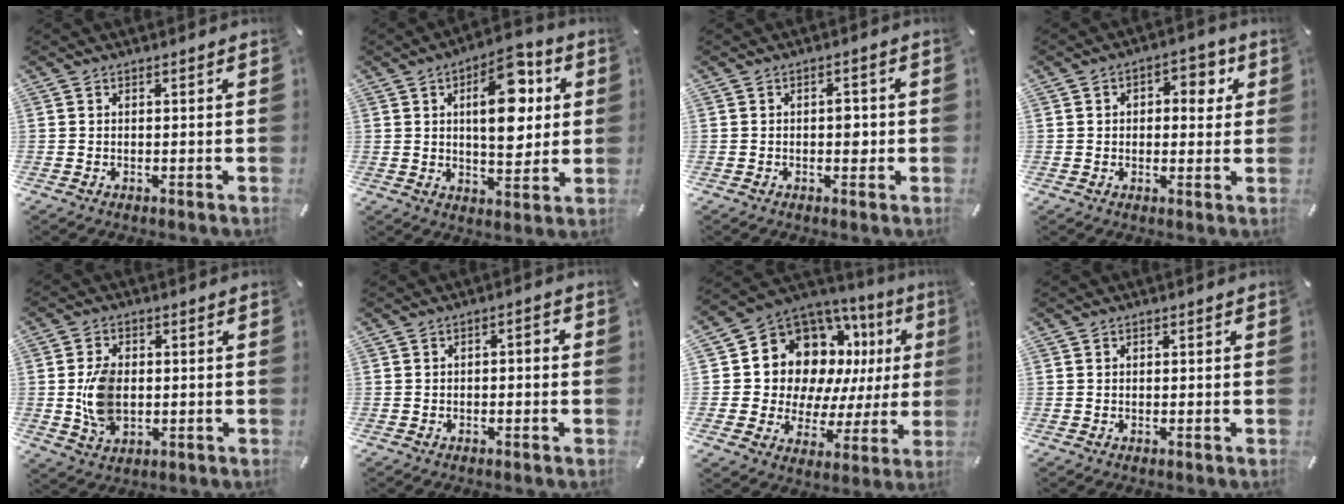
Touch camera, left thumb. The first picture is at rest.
{"total": 15.3, "force": [4.4, 7.8, 12.4], "torque": [-0.179, -0.007, 0.070]}
{"total": 2.9, "force": [-0.1, 1.9, 2.2], "torque": [-0.020, -0.005, -0.009]}
{"total": 5.6, "force": [1.1, 4.0, 3.8], "torque": [-0.034, -0.002, 0.005]}
{"total": 8.8, "force": [-0.3, 6.2, 6.1], "torque": [-0.136, 0.000, -0.006]}
{"total": 1.8, "force": [-0.9, 0.9, 1.3], "torque": [-0.022, 0.009, -0.019]}
{"total": 14.6, "force": [7.5, 10.7, 6.6], "torque": [-0.120, -0.077, 0.150]}
{"total": 0.6, "force": [0.2, 0.5, 0.3], "torque": [-0.006, 0.004, 0.002]}